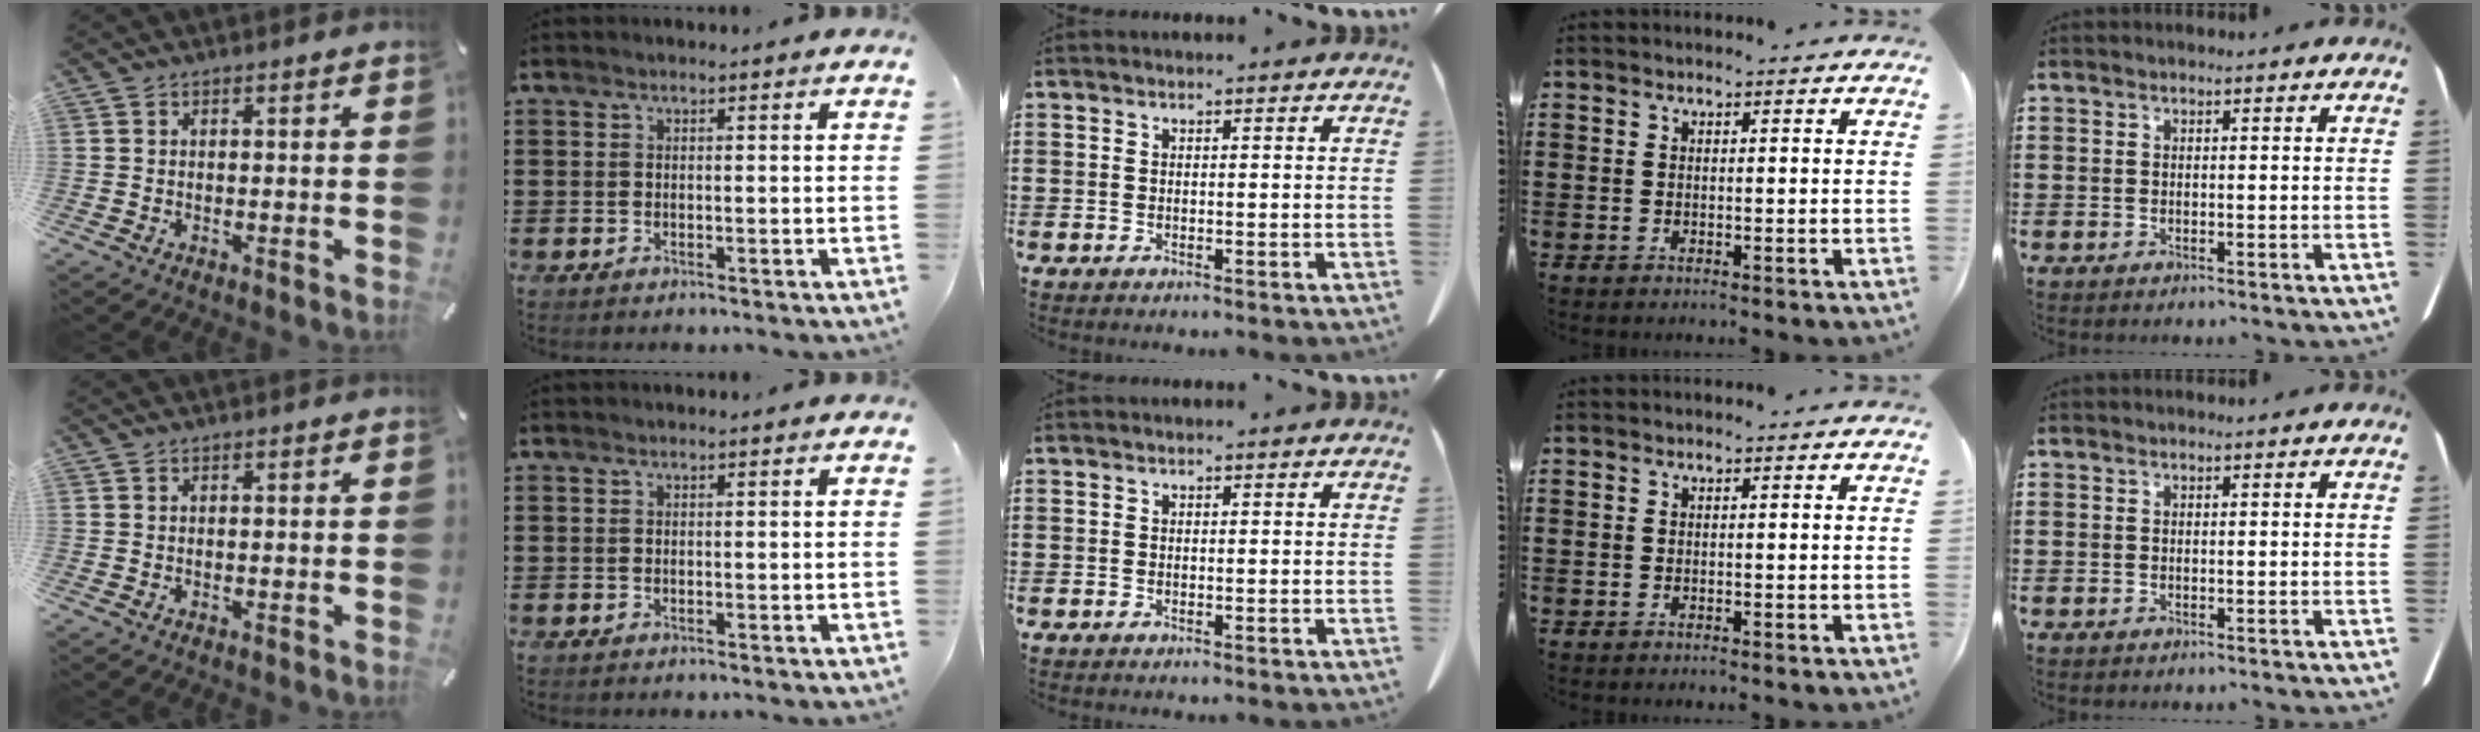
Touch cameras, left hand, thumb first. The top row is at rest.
{}